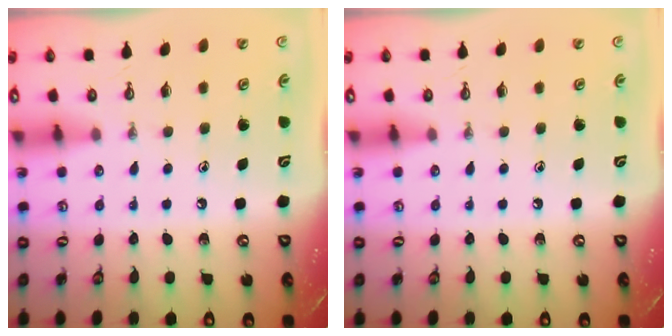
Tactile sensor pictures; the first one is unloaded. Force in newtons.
{"total": 0.0}